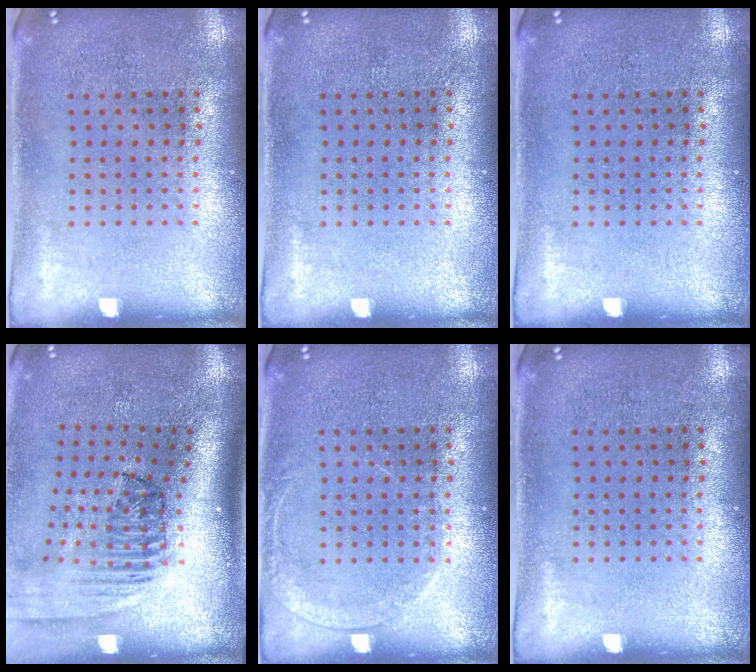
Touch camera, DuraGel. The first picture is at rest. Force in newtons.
{"total": 0.0}
{"total": 0.0}
{"total": 2.4, "press": 1.5, "slide": 1.8}
{"total": 1.2, "press": 1.1, "slide": 0.1}
{"total": 0.0}